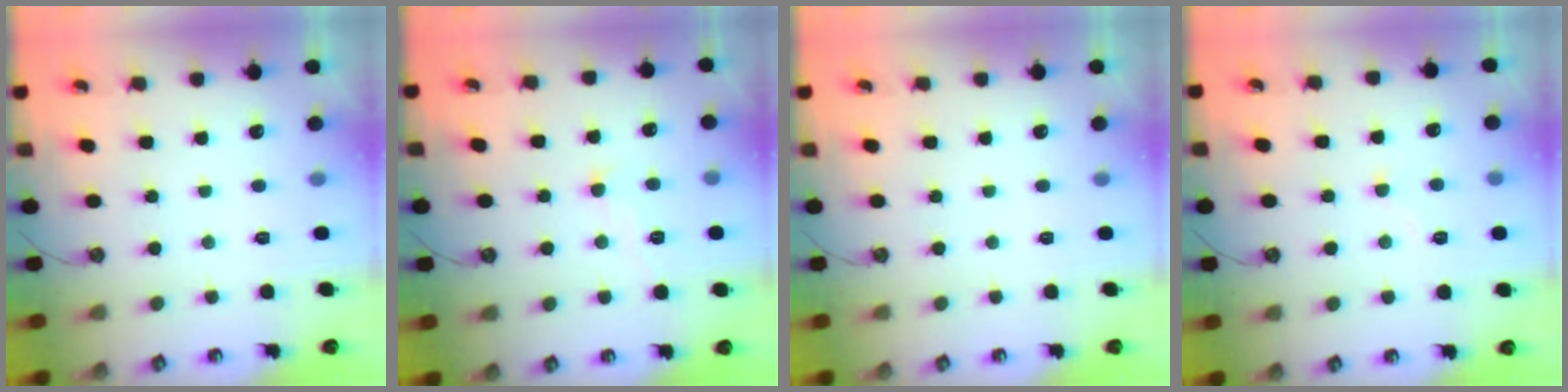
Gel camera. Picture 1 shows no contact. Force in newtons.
{"total": 0.9, "press": 0.9, "slide": 0.2}
{"total": 0.0}
{"total": 3.8, "press": 3.8, "slide": 0.4}